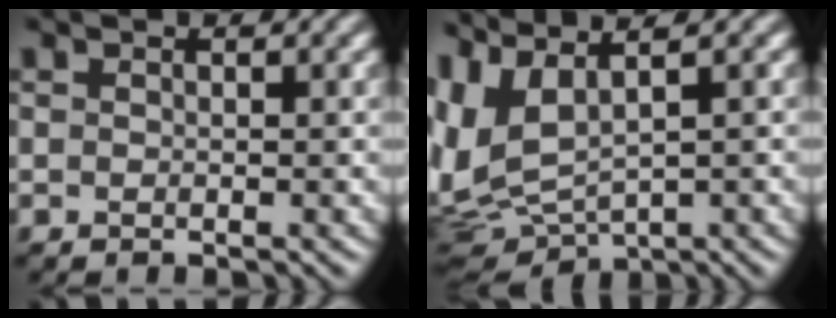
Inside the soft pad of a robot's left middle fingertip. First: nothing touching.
{"total": 7.0, "force": [1.2, 3.4, 6.0], "torque": [-0.149, -0.008, 0.041]}